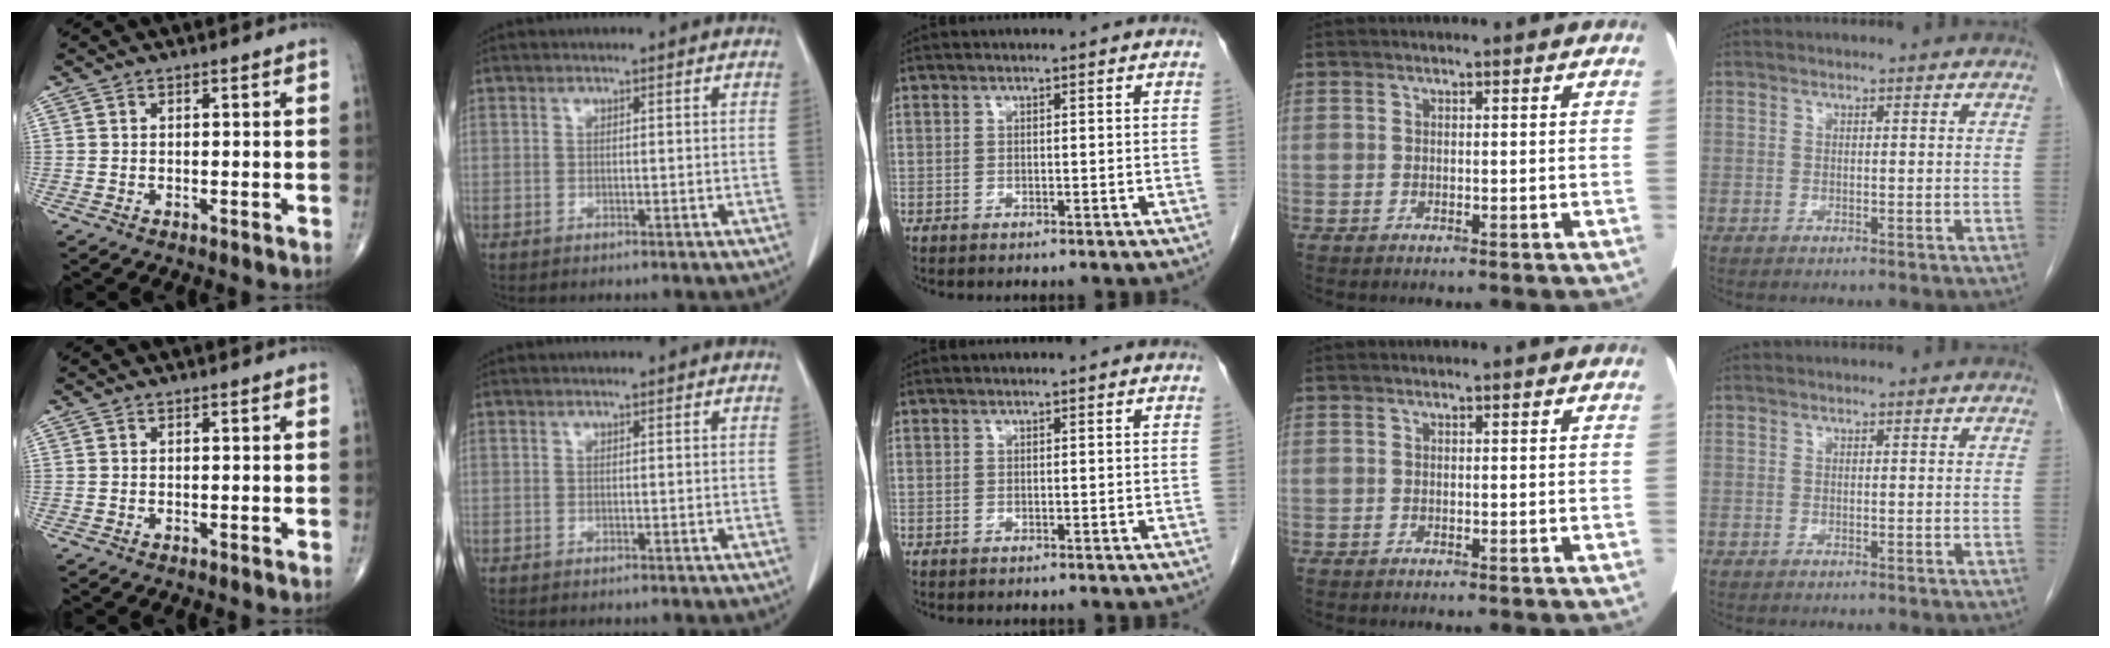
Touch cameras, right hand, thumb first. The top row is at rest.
{}